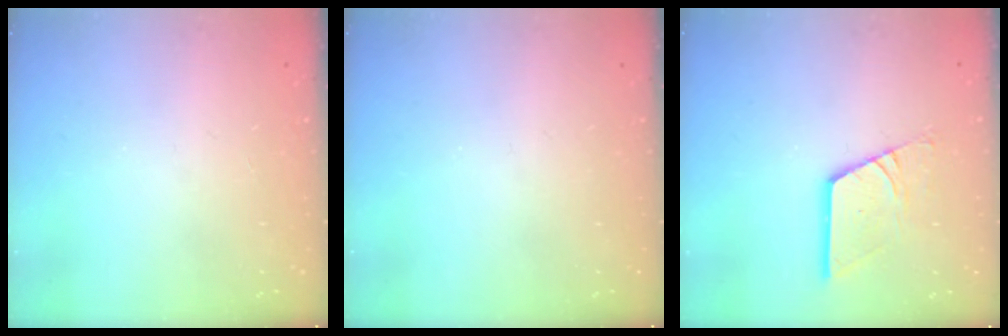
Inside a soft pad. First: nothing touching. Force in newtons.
{"total": 0.0}
{"total": 12.6, "press": 12.5, "slide": 1.3}